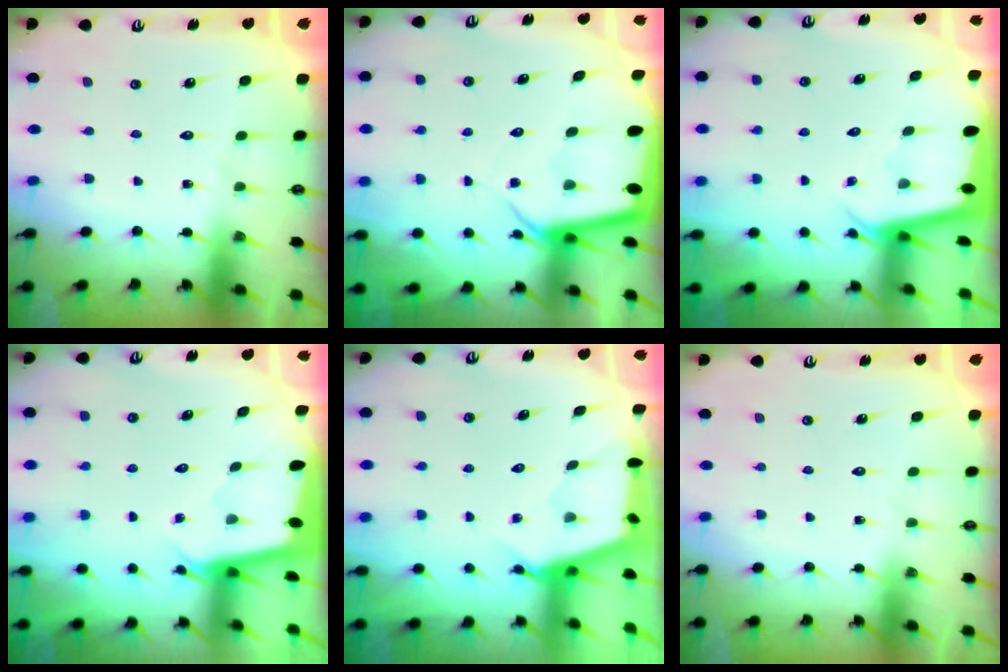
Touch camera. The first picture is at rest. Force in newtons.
{"total": 5.4, "press": 5.4, "slide": 0.6}
{"total": 2.1, "press": 2.1, "slide": 0.1}
{"total": 2.0, "press": 2.0, "slide": 0.1}
{"total": 2.6, "press": 2.6, "slide": 0.3}
{"total": 0.0}